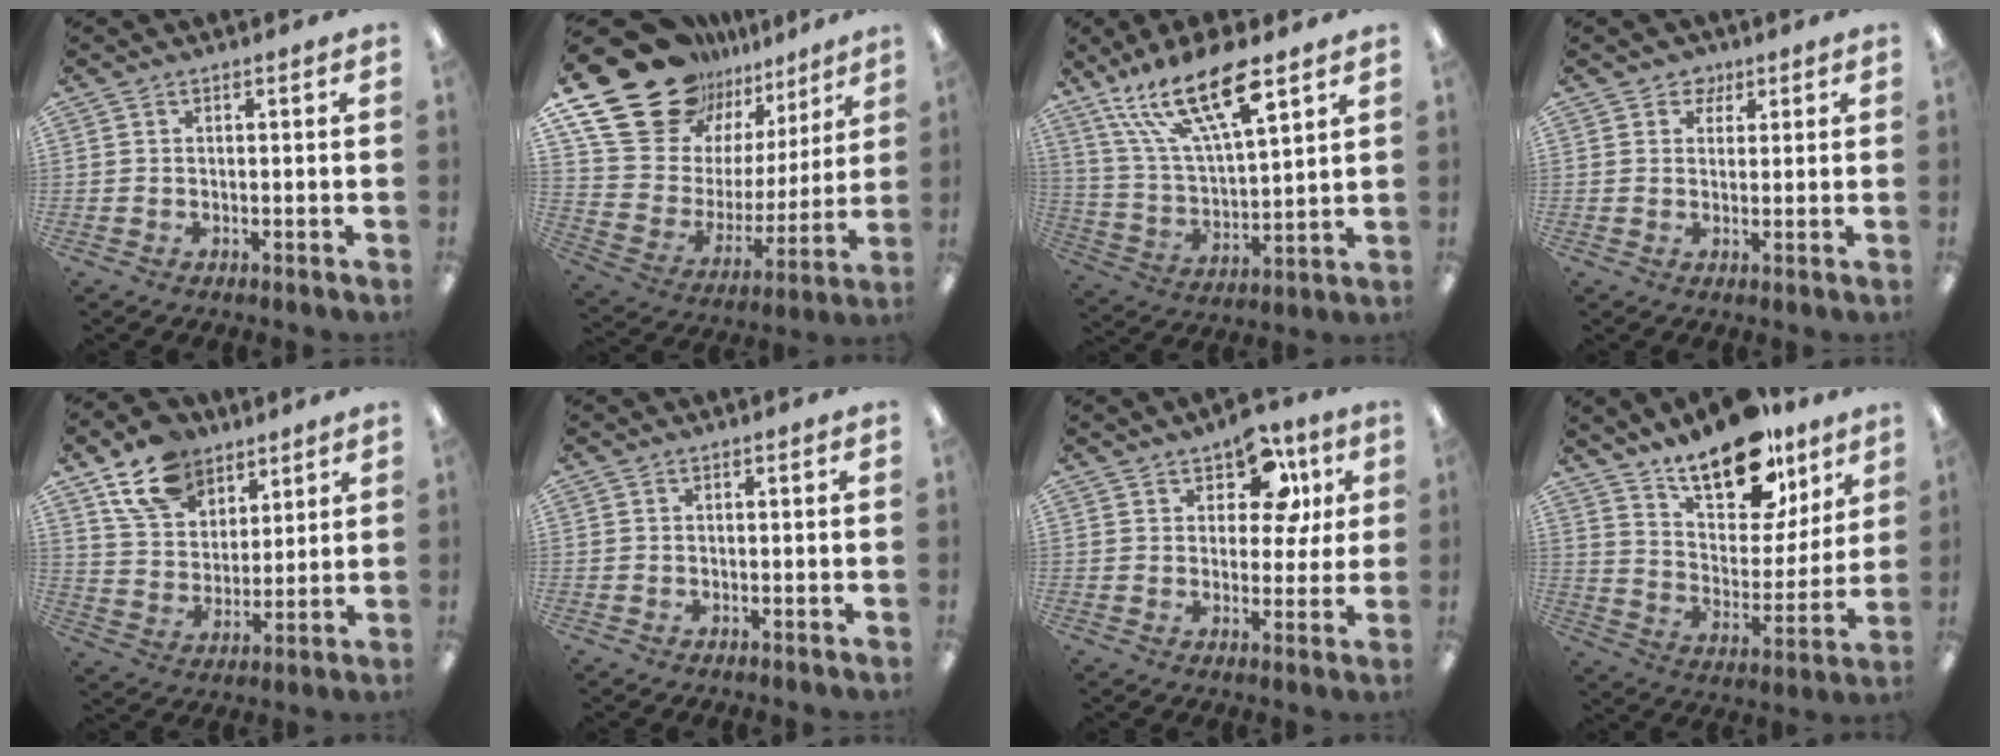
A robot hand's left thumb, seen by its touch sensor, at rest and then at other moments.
{"total": 26.1, "force": [17.8, 15.3, 11.4], "torque": [-0.214, -0.110, 0.337]}
{"total": 19.8, "force": [12.7, 6.6, 13.7], "torque": [-0.264, -0.068, 0.213]}
{"total": 3.3, "force": [2.1, 2.5, 0.6], "torque": [-0.003, -0.006, 0.036]}
{"total": 13.9, "force": [9.7, 8.6, 5.1], "torque": [-0.097, -0.043, 0.185]}
{"total": 0.0}
{"total": 11.8, "force": [6.2, 7.2, 6.9], "torque": [-0.094, -0.019, 0.108]}
{"total": 20.1, "force": [15.0, 9.0, 9.9], "torque": [-0.153, -0.099, 0.260]}